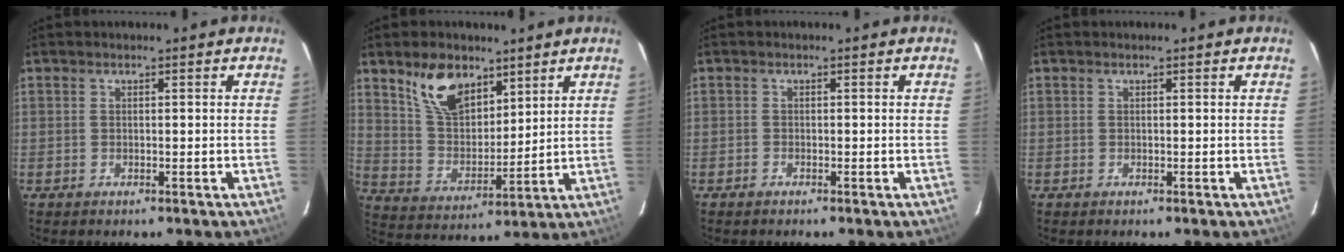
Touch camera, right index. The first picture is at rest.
{"total": 11.8, "force": [7.5, 6.5, 6.3], "torque": [-0.119, 0.015, 0.150]}
{"total": 0.5, "force": [-0.5, 0.2, 0.0], "torque": [-0.003, 0.000, -0.012]}
{"total": 0.0}